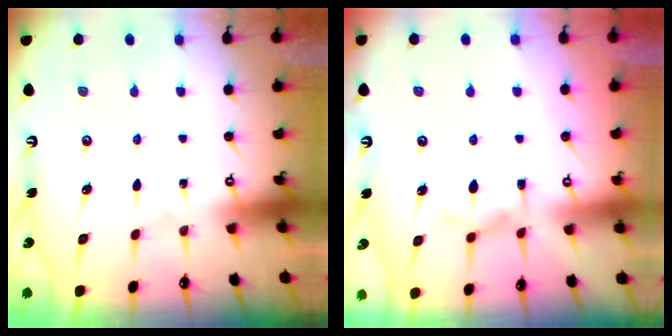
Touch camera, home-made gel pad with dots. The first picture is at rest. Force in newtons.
{"total": 1.9, "press": 1.4, "slide": 1.2}